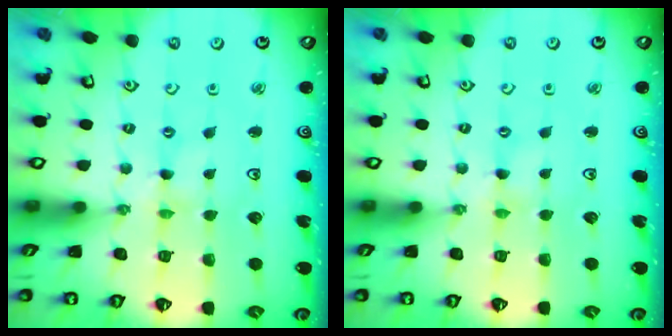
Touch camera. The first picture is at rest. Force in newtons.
{"total": 0.0}